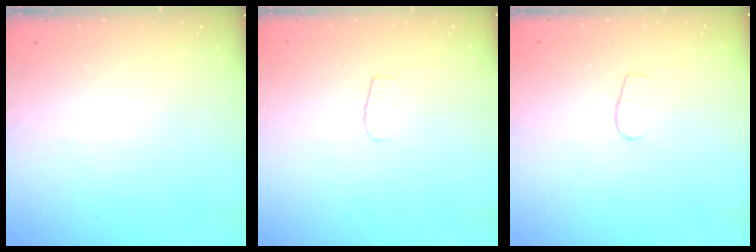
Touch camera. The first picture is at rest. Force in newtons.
{"total": 4.0, "press": 4.0, "slide": 0.4}
{"total": 2.6, "press": 2.5, "slide": 0.3}